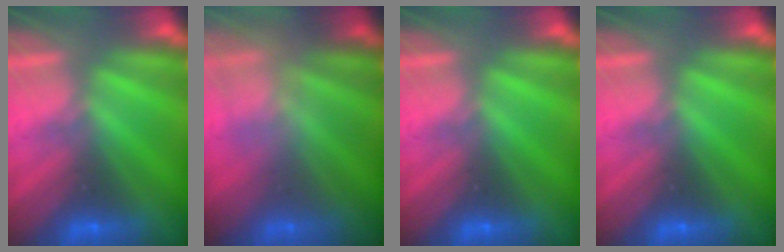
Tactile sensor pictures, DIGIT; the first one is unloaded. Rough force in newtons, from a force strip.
{"total": 2.3}
{"total": 0.0}
{"total": 0.0}